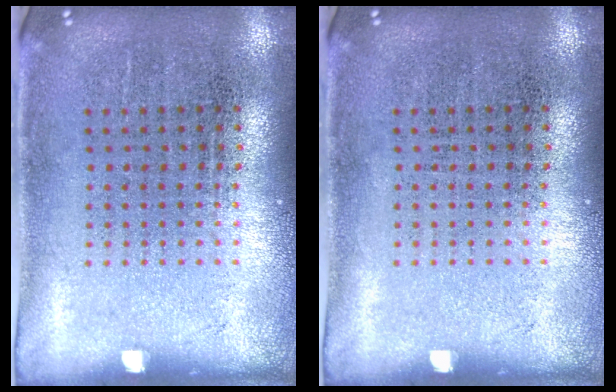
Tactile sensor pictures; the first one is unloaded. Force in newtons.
{"total": 0.0}